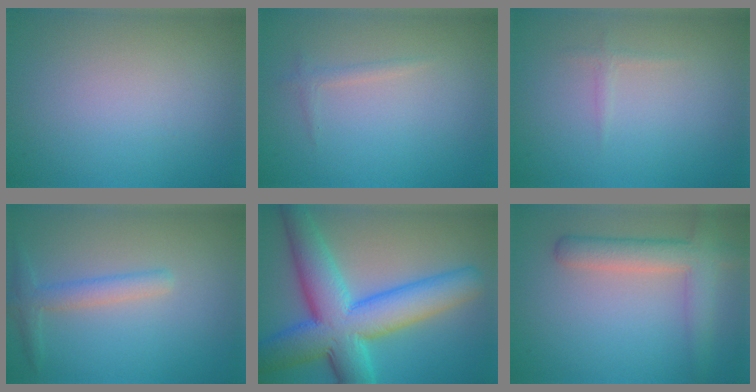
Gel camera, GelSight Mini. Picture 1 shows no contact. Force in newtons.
{"total": 0.8, "press": 0.8, "slide": 0.1}
{"total": 0.7, "press": 0.7, "slide": 0.1}
{"total": 2.3, "press": 2.3, "slide": 0.0}
{"total": 11.3, "press": 11.3, "slide": 0.1}
{"total": 4.4, "press": 4.4, "slide": 0.3}